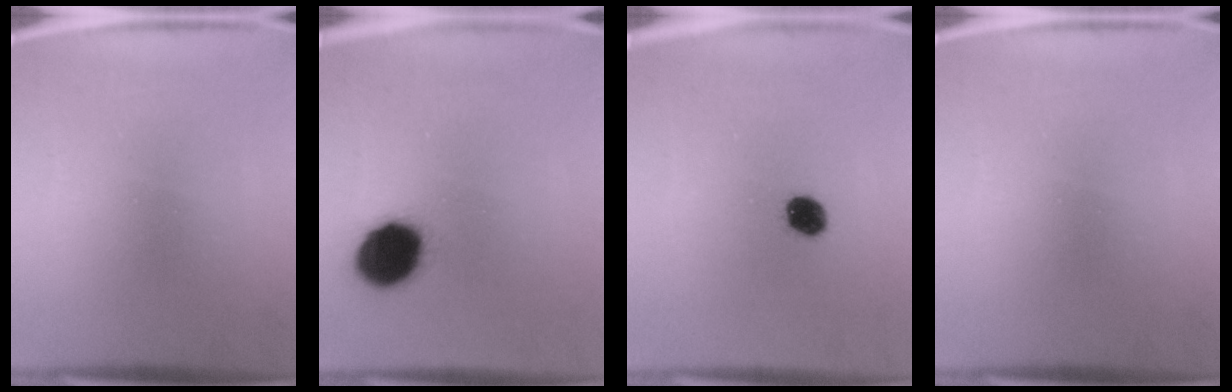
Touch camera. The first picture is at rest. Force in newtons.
{"total": 13.1}
{"total": 4.8}
{"total": 0.0}